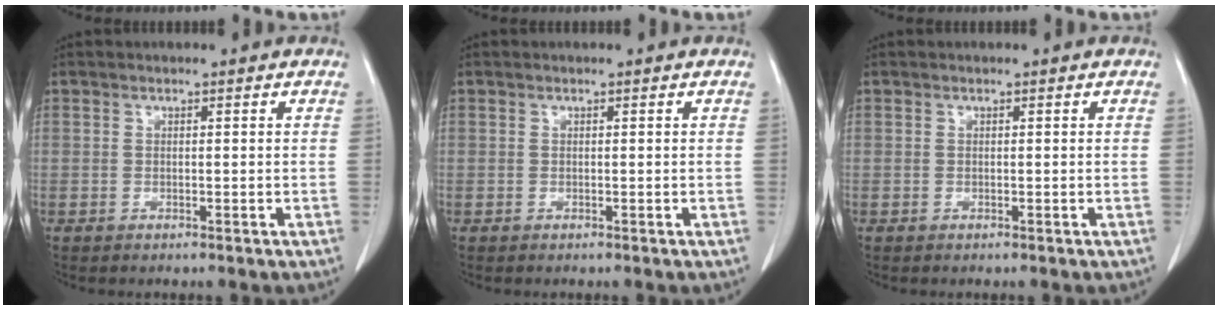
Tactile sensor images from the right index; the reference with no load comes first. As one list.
[{"total": 0.0}, {"total": 0.0}]